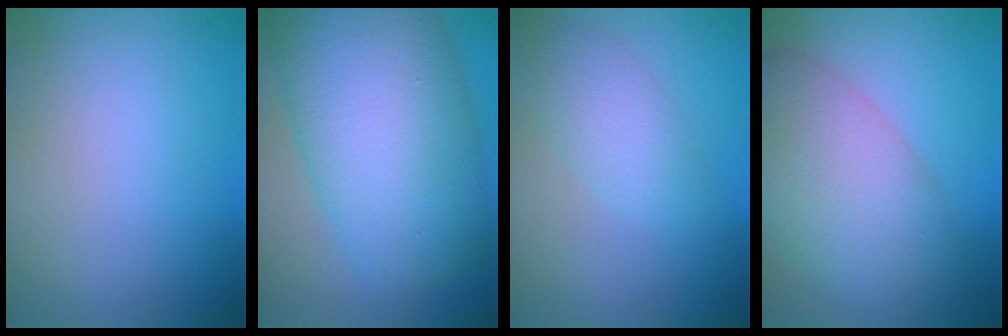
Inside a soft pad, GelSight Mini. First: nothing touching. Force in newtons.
{"total": 13.4, "press": 13.4, "slide": 0.4}
{"total": 2.8, "press": 2.8, "slide": 0.2}
{"total": 7.9, "press": 7.9, "slide": 0.4}